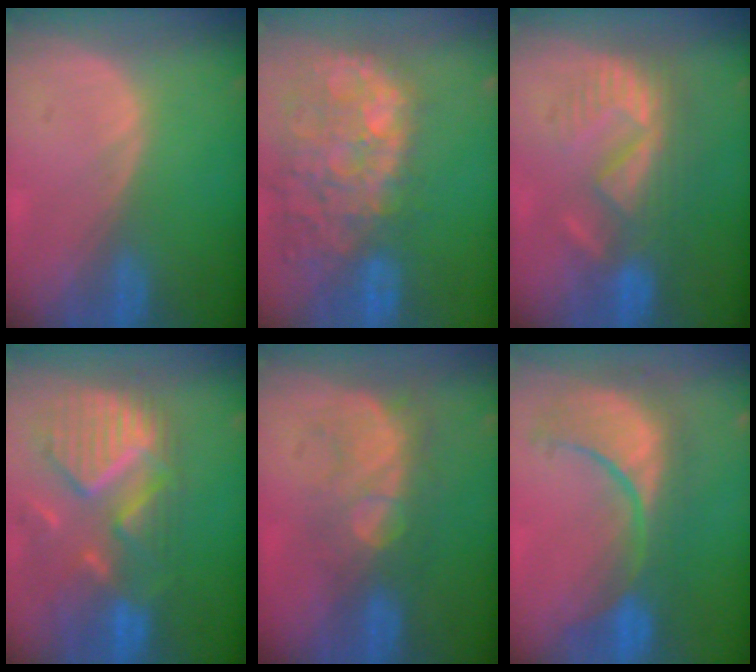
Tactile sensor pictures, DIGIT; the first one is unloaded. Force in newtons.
{"total": 14.4, "press": 11.7, "slide": 8.4}
{"total": 8.8, "press": 8.2, "slide": 3.3}
{"total": 12.0, "press": 10.5, "slide": 5.9}
{"total": 8.7, "press": 7.6, "slide": 4.3}
{"total": 10.7, "press": 10.1, "slide": 3.7}